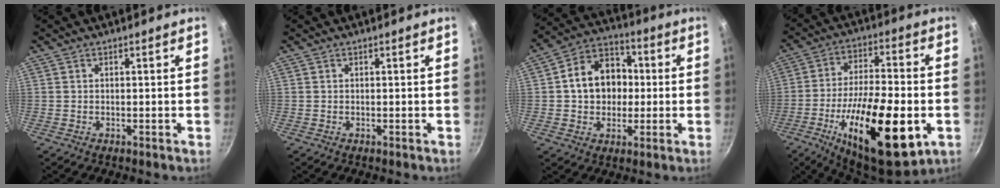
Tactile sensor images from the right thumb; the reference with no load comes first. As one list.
[{"total": 0.0}, {"total": 13.4, "force": [0.7, 10.7, 8.0], "torque": [-0.095, 0.027, 0.000]}, {"total": 24.9, "force": [-8.0, 9.3, 21.7], "torque": [-0.341, 0.012, -0.122]}]